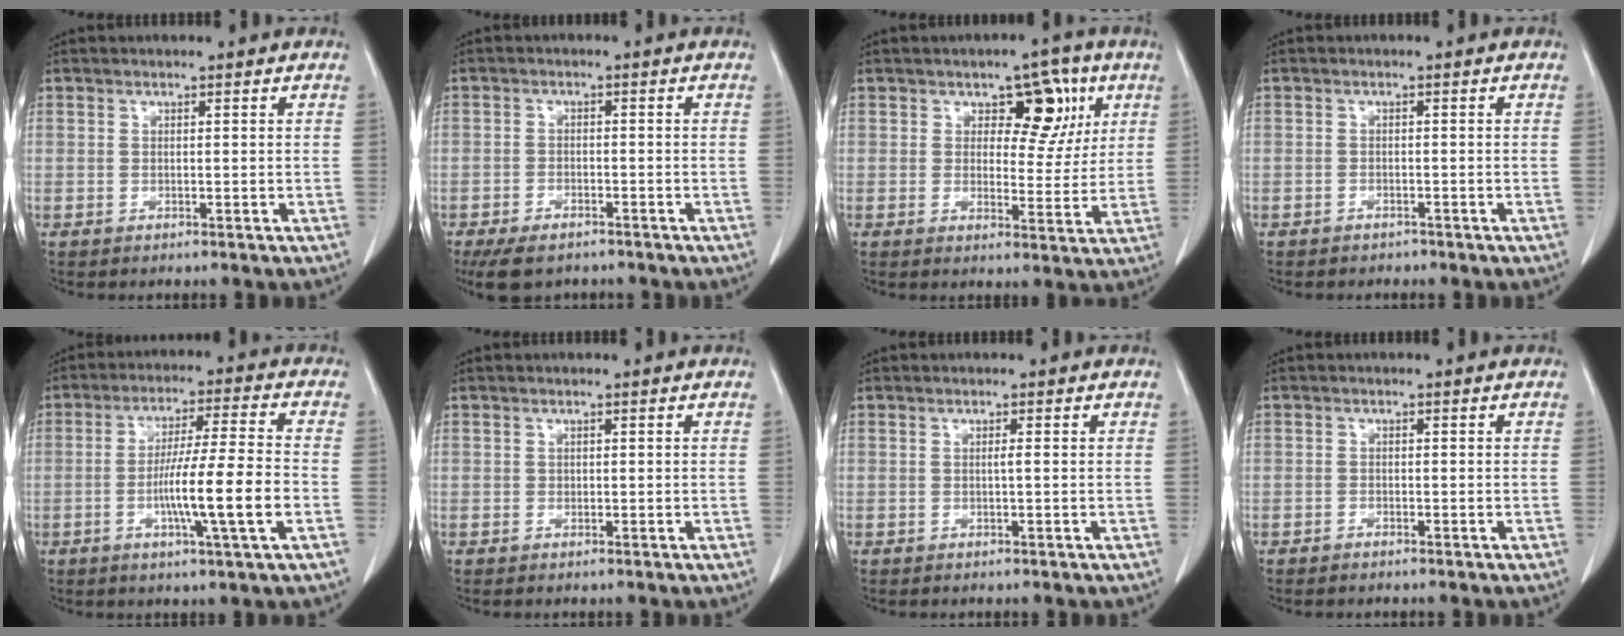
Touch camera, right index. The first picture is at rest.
{"total": 7.1, "force": [-5.5, 3.2, 3.2], "torque": [-0.051, -0.005, -0.085]}
{"total": 7.8, "force": [3.3, 4.5, 5.4], "torque": [-0.052, 0.013, 0.045]}
{"total": 1.5, "force": [-1.2, 0.8, 0.1], "torque": [-0.007, 0.002, -0.019]}
{"total": 11.5, "force": [-2.9, -0.6, 11.1], "torque": [-0.196, -0.002, -0.053]}
{"total": 0.0}
{"total": 0.6, "force": [0.0, -0.1, 0.5], "torque": [-0.007, 0.000, 0.000]}
{"total": 0.7, "force": [-0.7, 0.2, 0.2], "torque": [-0.006, 0.000, -0.012]}